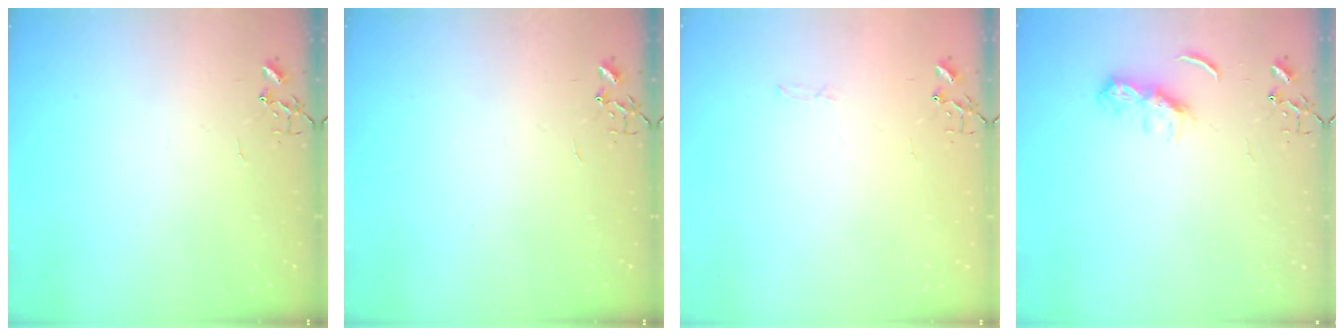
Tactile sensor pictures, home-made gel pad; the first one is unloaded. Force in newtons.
{"total": 0.0}
{"total": 2.8, "press": 2.8, "slide": 0.4}
{"total": 6.7, "press": 6.7, "slide": 0.6}